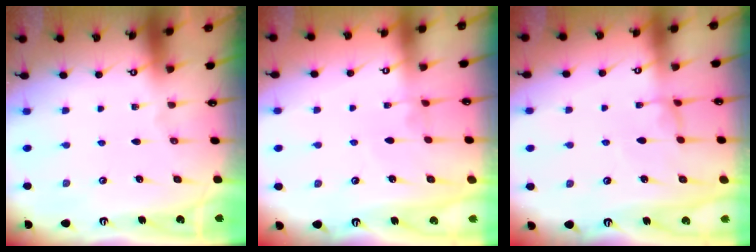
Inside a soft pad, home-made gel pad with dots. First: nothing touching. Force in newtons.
{"total": 4.0, "press": 4.0, "slide": 0.2}
{"total": 0.7, "press": 0.5, "slide": 0.5}